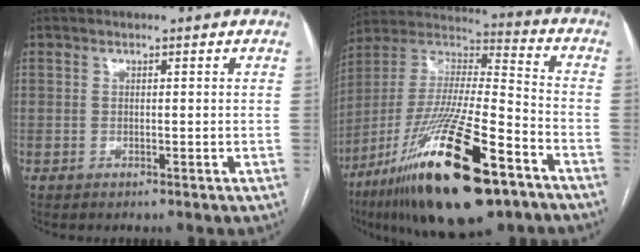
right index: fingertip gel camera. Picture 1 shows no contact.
{"total": 28.2, "force": [-15.7, 6.0, 22.6], "torque": [-0.433, -0.044, -0.273]}